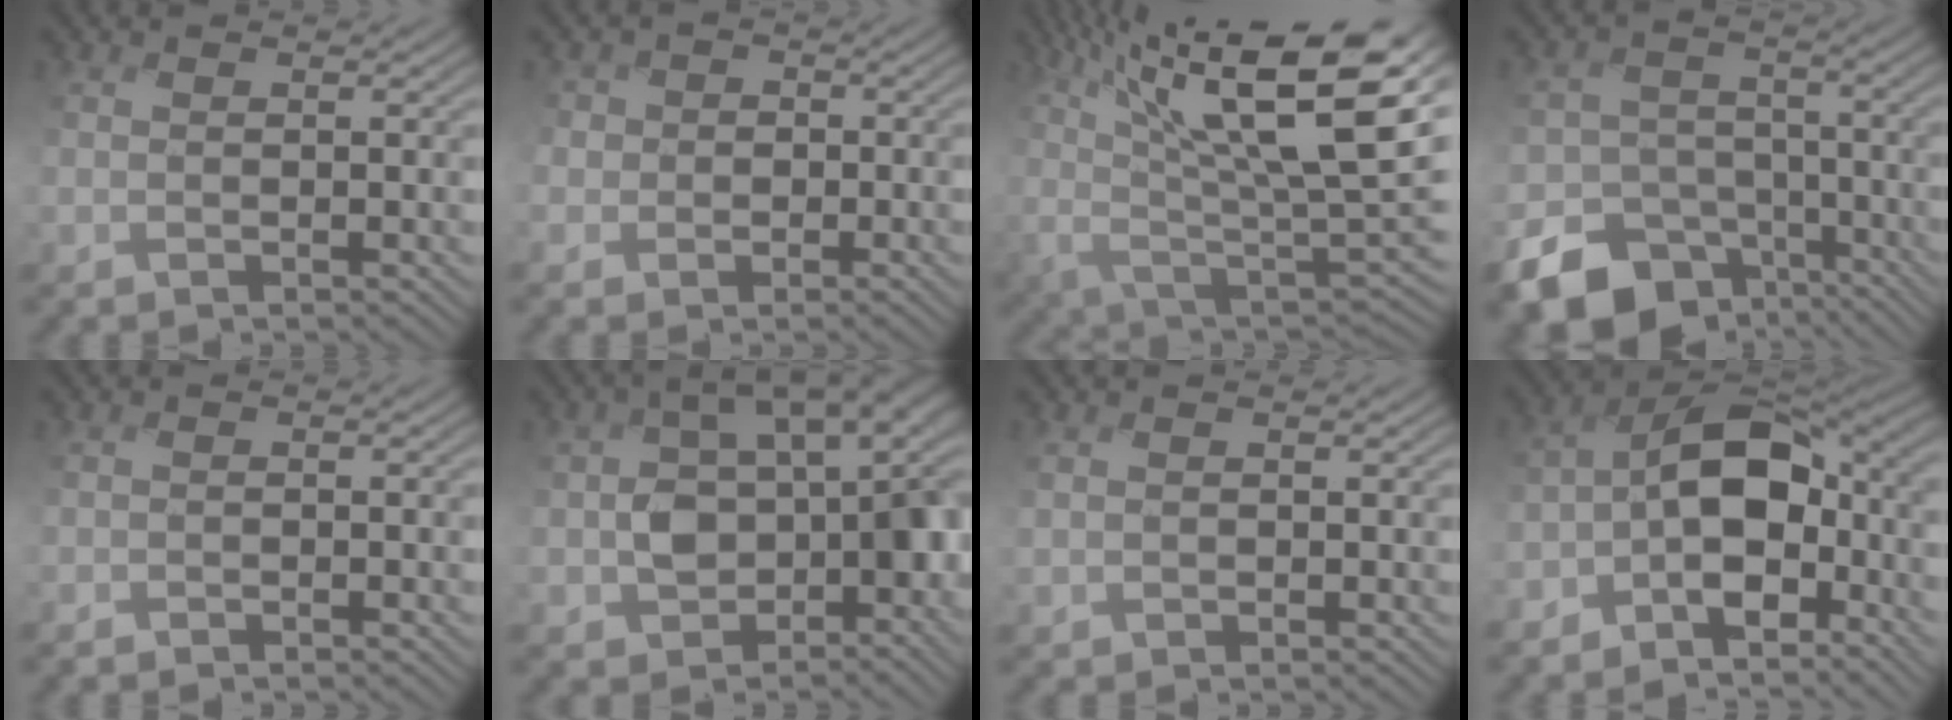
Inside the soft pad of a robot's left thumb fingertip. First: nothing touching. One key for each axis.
{"total": 4.1, "fx": -0.6, "fy": 3.9, "fz": 1.0, "tx": -0.029, "ty": 0.008, "tz": -0.036}
{"total": 17.2, "fx": 6.4, "fy": 7.0, "fz": 14.4, "tx": -0.270, "ty": 0.005, "tz": 0.109}
{"total": 14.0, "fx": -9.7, "fy": 9.1, "fz": 4.3, "tx": -0.101, "ty": -0.046, "tz": -0.148}
{"total": 1.0, "fx": -0.8, "fy": 0.6, "fz": -0.2, "tx": 0.003, "ty": -0.006, "tz": -0.018}
{"total": 13.8, "fx": -0.4, "fy": 9.5, "fz": 10.0, "tx": -0.162, "ty": -0.026, "tz": -0.002}
{"total": 0.6, "fx": 0.0, "fy": 0.5, "fz": 0.3, "tx": -0.015, "ty": -0.001, "tz": 0.000}
{"total": 10.8, "fx": -3.9, "fy": 6.4, "fz": 7.8, "tx": -0.131, "ty": 0.001, "tz": -0.091}